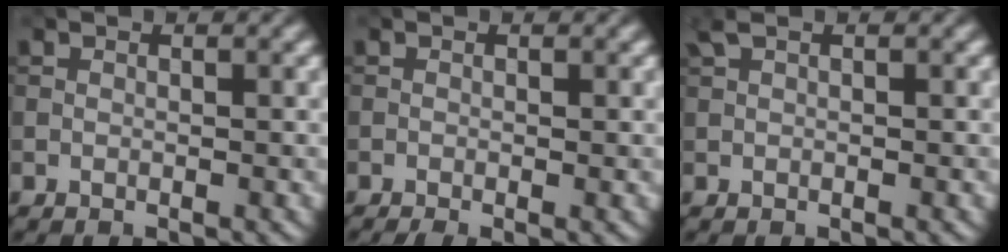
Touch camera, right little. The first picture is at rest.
{"total": 1.1, "force": [-0.5, 0.3, 0.9], "torque": [-0.017, -0.005, -0.010]}
{"total": 1.0, "force": [0.6, 0.3, 0.8], "torque": [-0.019, 0.007, 0.010]}